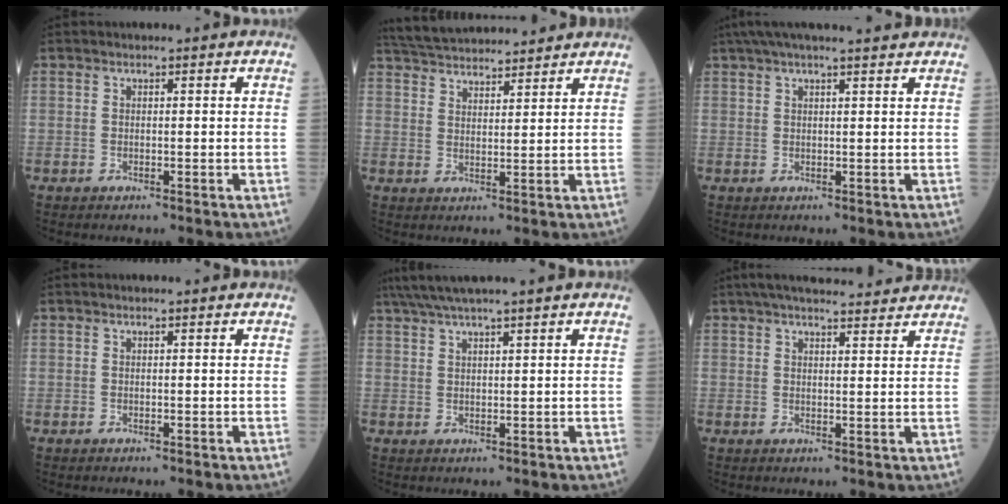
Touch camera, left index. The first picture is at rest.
{"total": 12.8, "force": [12.1, 1.8, 3.7], "torque": [-0.072, 0.034, 0.193]}
{"total": 10.3, "force": [8.9, 0.3, 5.2], "torque": [-0.085, 0.038, 0.117]}
{"total": 0.8, "force": [0.7, -0.1, 0.3], "torque": [-0.009, 0.005, 0.013]}
{"total": 6.8, "force": [5.7, -1.2, 3.5], "torque": [-0.062, 0.027, 0.100]}
{"total": 14.1, "force": [12.7, 2.0, 5.9], "torque": [-0.087, 0.035, 0.170]}